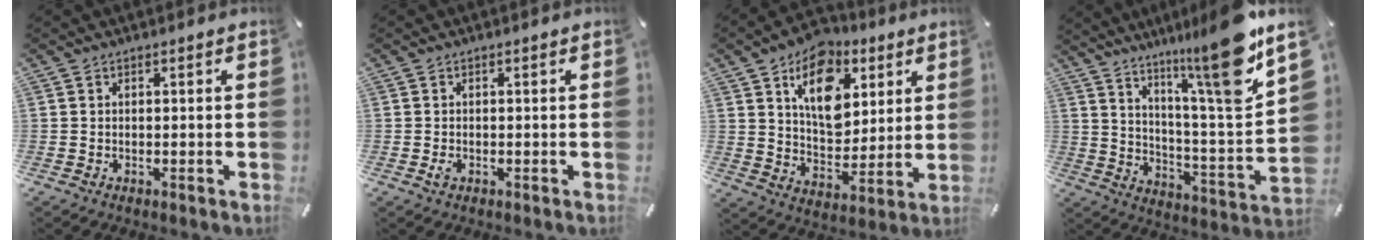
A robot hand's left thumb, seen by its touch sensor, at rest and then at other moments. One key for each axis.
{"total": 1.2, "fx": -0.3, "fy": 0.7, "fz": 0.8, "tx": -0.016, "ty": -0.001, "tz": -0.005}
{"total": 15.2, "fx": 7.0, "fy": 10.6, "fz": 8.4, "tx": -0.120, "ty": -0.036, "tz": 0.125}
{"total": 18.9, "fx": 13.4, "fy": 1.6, "fz": 13.2, "tx": -0.199, "ty": -0.109, "tz": 0.206}